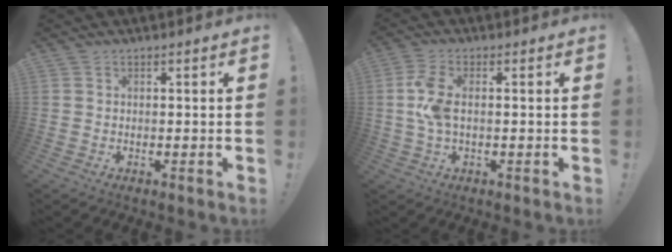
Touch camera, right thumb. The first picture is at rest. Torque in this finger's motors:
{"motor_torque": [0.08, 0.17, 0.27, 0.26, 0.10]}